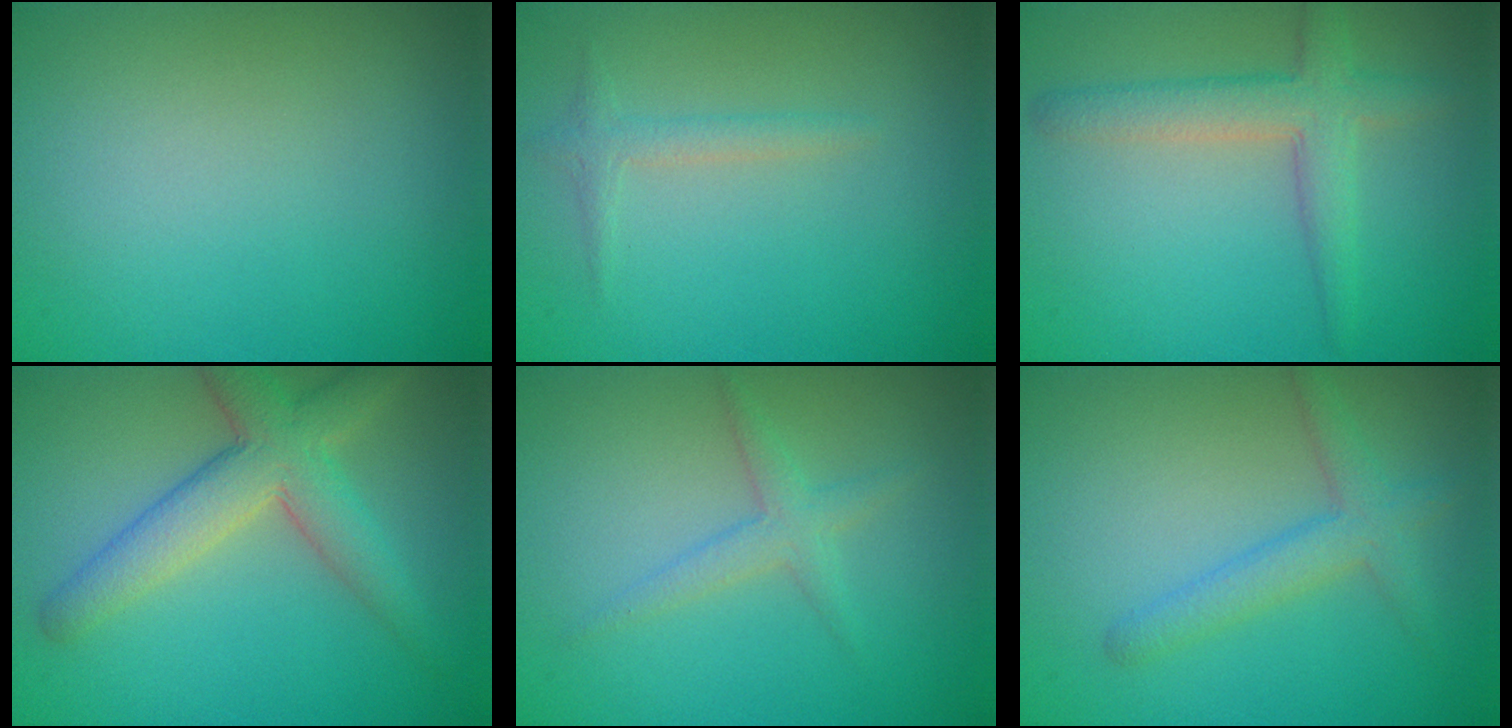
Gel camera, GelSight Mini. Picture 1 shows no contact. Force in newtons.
{"total": 1.3, "press": 1.3, "slide": 0.0}
{"total": 3.7, "press": 3.6, "slide": 0.2}
{"total": 5.5, "press": 5.5, "slide": 0.5}
{"total": 1.8, "press": 1.8, "slide": 0.0}
{"total": 2.8, "press": 2.8, "slide": 0.2}